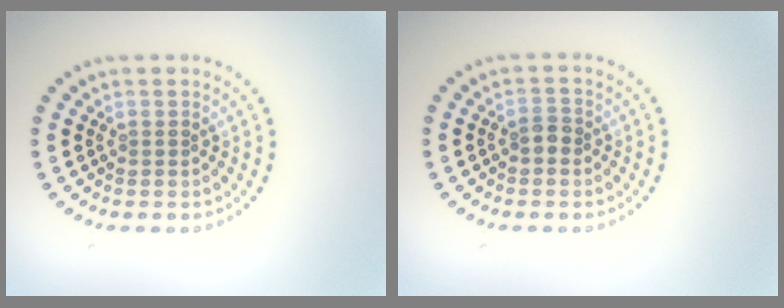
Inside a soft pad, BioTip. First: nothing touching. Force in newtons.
{"total": 1.3, "press": 1.2, "slide": 0.4}